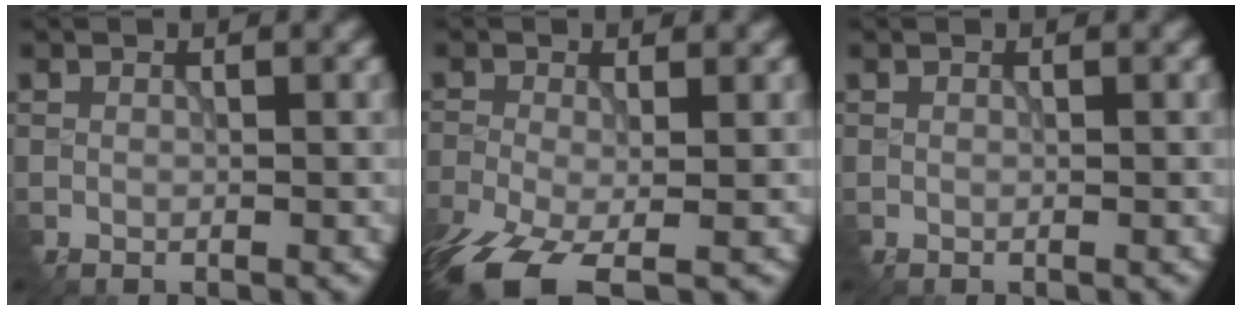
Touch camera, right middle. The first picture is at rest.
{"total": 8.9, "force": [-5.5, 3.7, 6.0], "torque": [-0.146, -0.043, -0.096]}
{"total": 0.0}